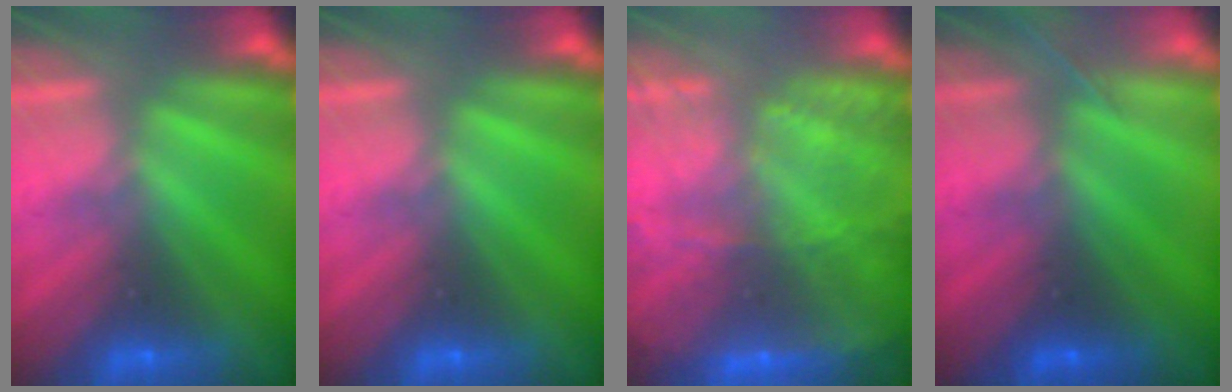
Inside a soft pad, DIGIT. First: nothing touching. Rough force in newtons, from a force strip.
{"total": 0.0}
{"total": 8.5}
{"total": 1.4}